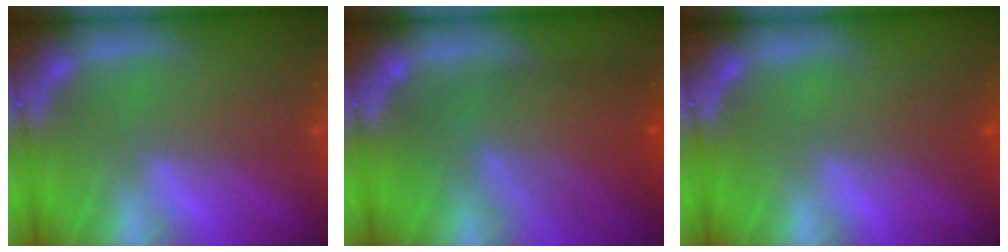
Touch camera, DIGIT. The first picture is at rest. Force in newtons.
{"total": 8.5}
{"total": 1.5}